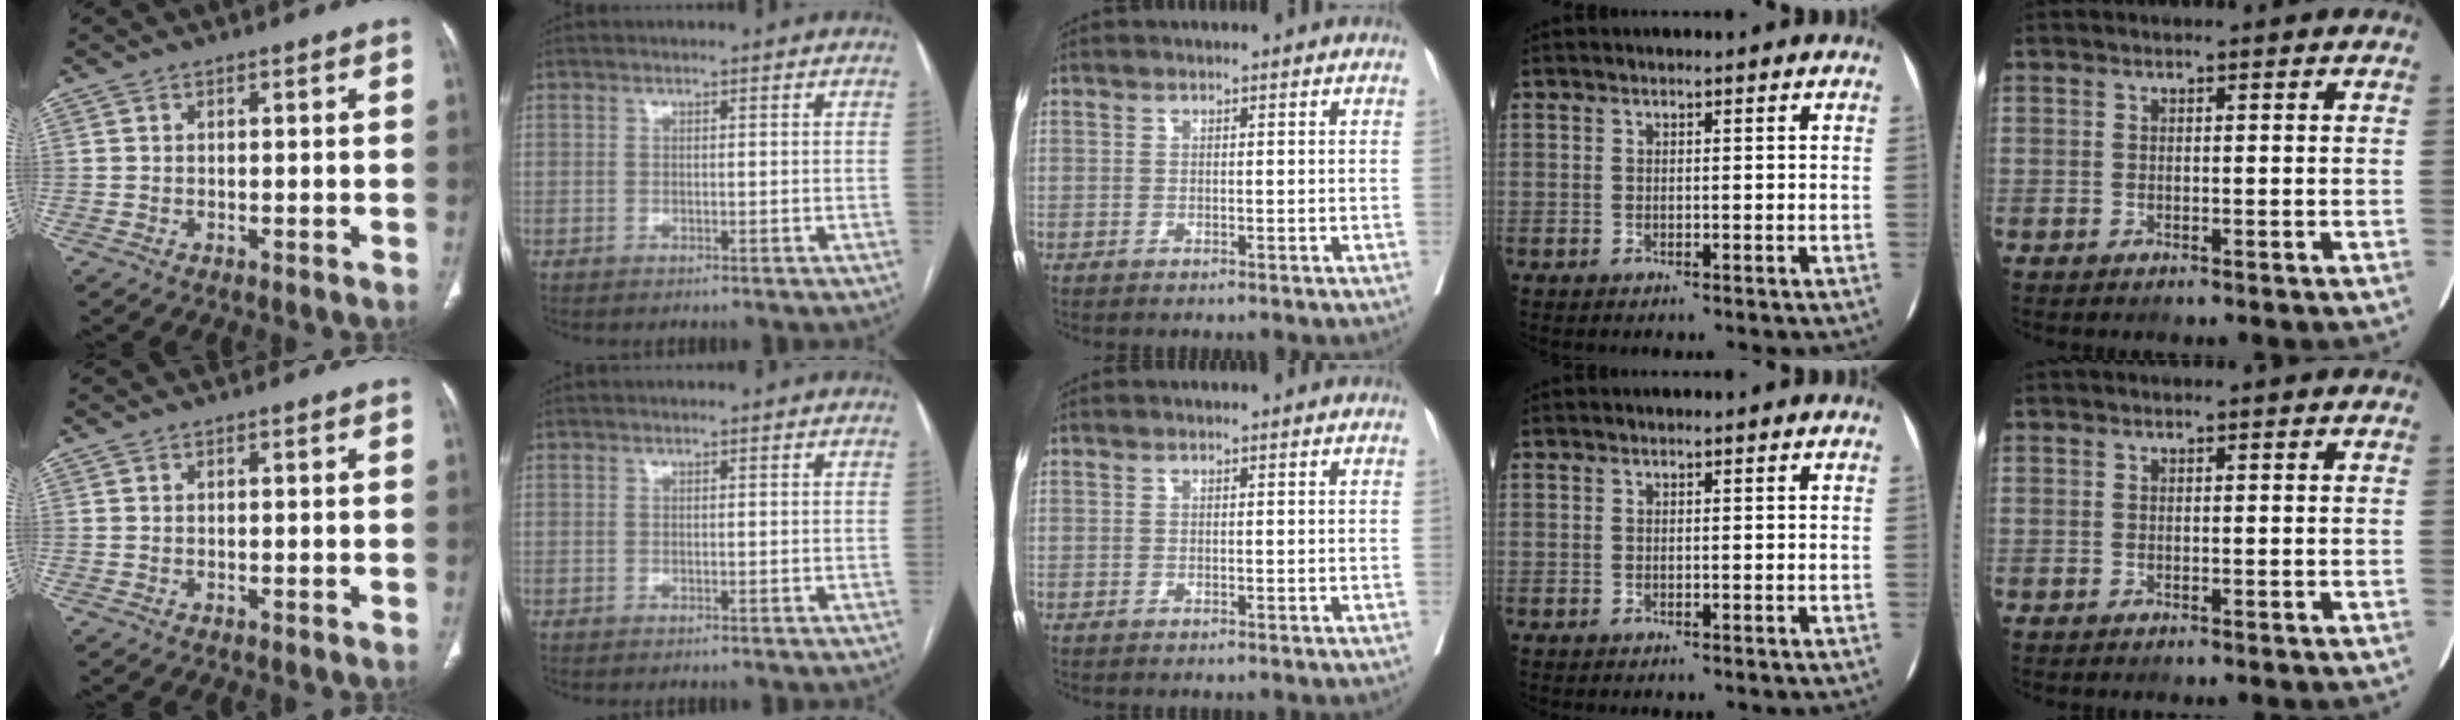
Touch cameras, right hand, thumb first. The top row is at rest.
{}